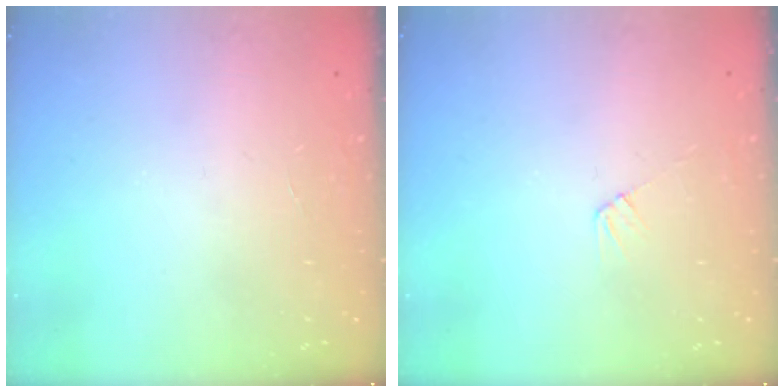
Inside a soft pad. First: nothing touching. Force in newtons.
{"total": 4.5, "press": 4.5, "slide": 0.6}